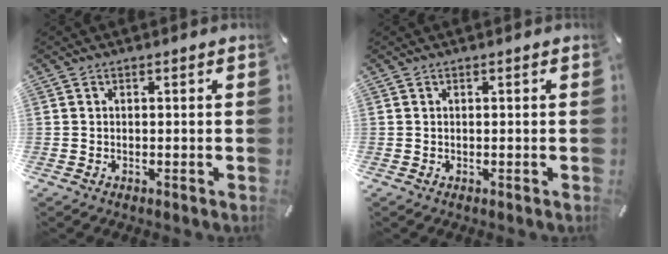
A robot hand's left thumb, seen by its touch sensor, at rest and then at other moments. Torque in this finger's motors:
{"motor_torque": [0.00, 0.00, 0.00, 0.00, 0.00]}